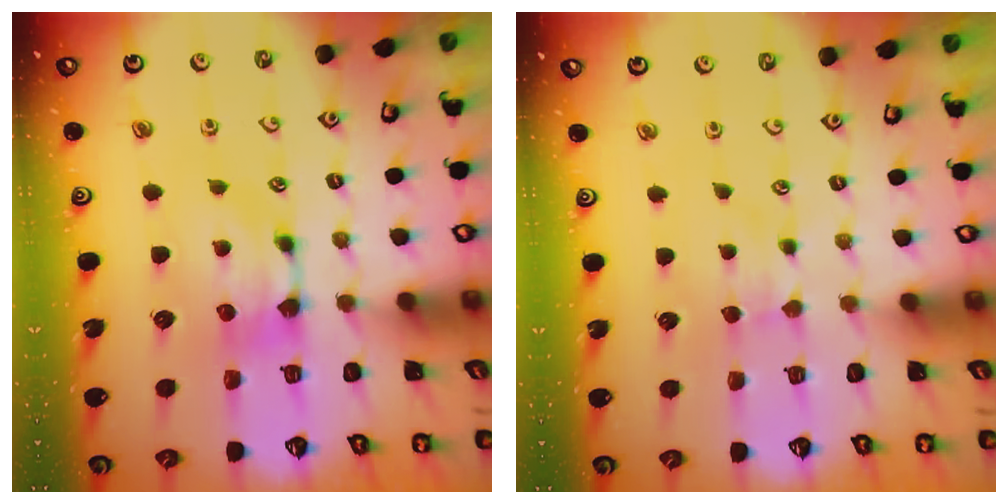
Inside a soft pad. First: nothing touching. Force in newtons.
{"total": 2.4, "press": 2.3, "slide": 0.4}